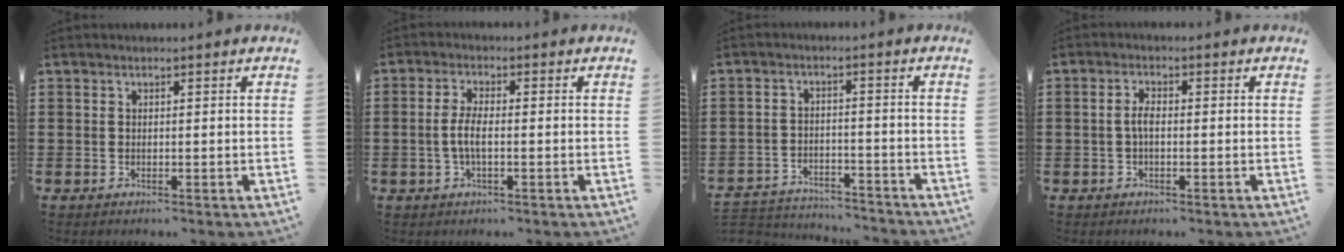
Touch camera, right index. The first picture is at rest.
{"total": 3.8, "force": [-0.7, 1.2, 3.5], "torque": [-0.086, -0.004, -0.021]}
{"total": 4.1, "force": [-4.1, 0.4, 0.3], "torque": [-0.018, -0.001, -0.089]}
{"total": 2.4, "force": [-0.3, 0.8, 2.2], "torque": [-0.049, -0.001, -0.009]}